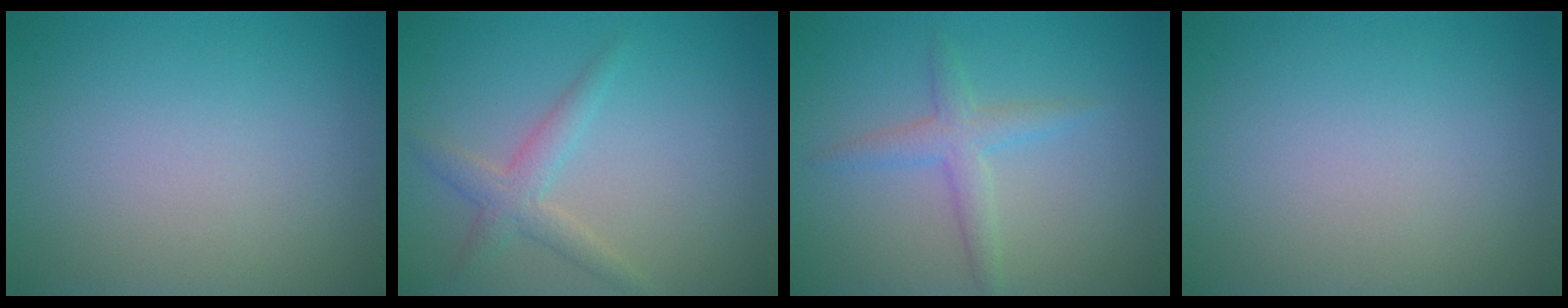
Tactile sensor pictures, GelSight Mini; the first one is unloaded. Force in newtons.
{"total": 2.4, "press": 2.4, "slide": 0.1}
{"total": 2.3, "press": 2.3, "slide": 0.0}
{"total": 0.0}